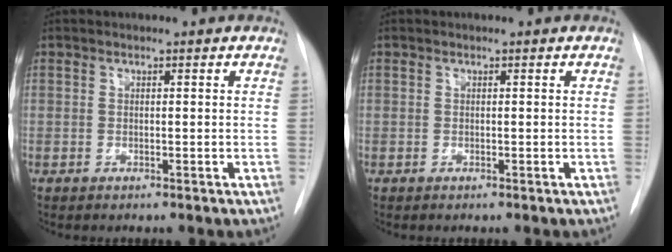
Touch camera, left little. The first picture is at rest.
{"total": 0.0}